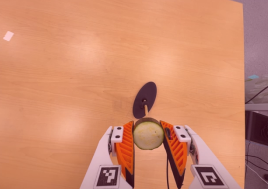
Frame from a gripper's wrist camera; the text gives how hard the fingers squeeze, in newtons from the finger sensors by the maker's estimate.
{"total": 9.5, "left": 9.0, "right": 10.1}